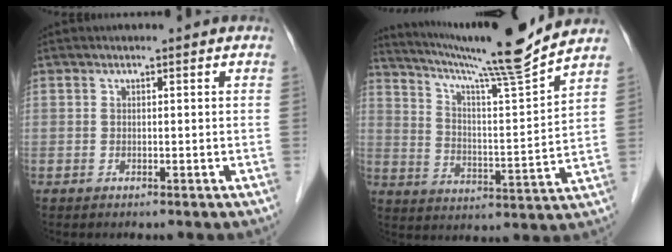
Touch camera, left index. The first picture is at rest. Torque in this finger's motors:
{"motor_torque": [0.14, -0.25, 0.39, 0.09]}